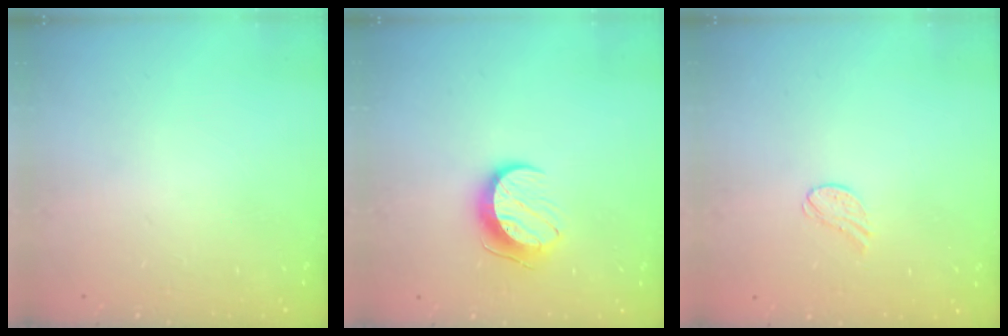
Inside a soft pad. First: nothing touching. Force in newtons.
{"total": 9.7, "press": 9.7, "slide": 0.5}
{"total": 6.1, "press": 6.1, "slide": 0.6}